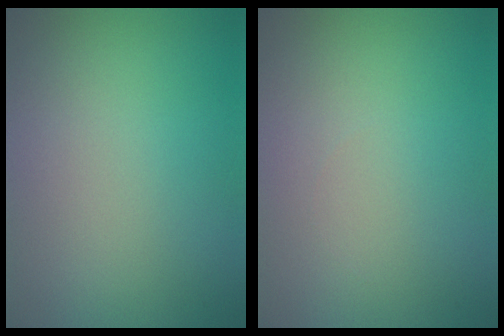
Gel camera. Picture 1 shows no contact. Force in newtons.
{"total": 0.0}